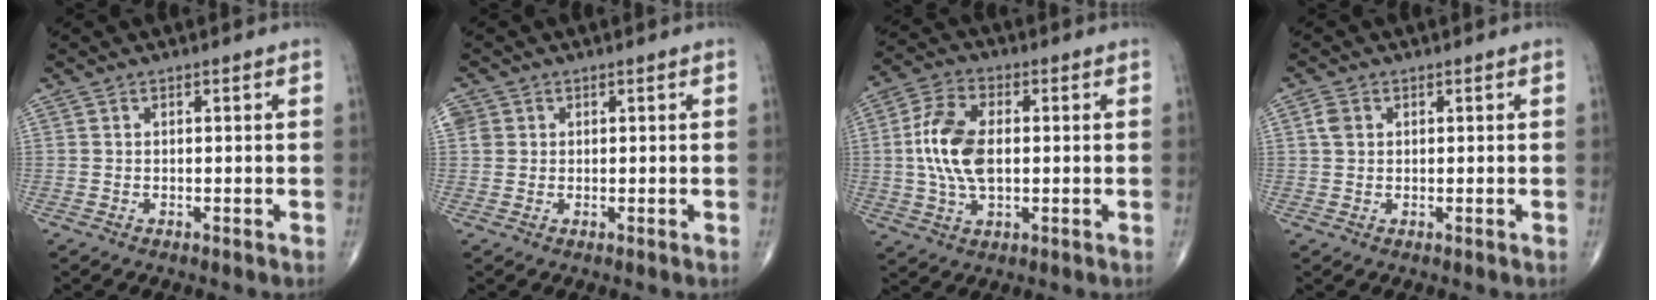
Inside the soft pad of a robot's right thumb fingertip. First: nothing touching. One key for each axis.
{"total": 2.6, "fx": 0.7, "fy": 2.3, "fz": 0.8, "tx": -0.007, "ty": 0.005, "tz": 0.015}
{"total": 11.6, "fx": 0.4, "fy": 6.4, "fz": 9.7, "tx": -0.199, "ty": 0.009, "tz": 0.007}
{"total": 2.1, "fx": 0.6, "fy": 1.7, "fz": 1.2, "tx": -0.023, "ty": 0.004, "tz": 0.011}